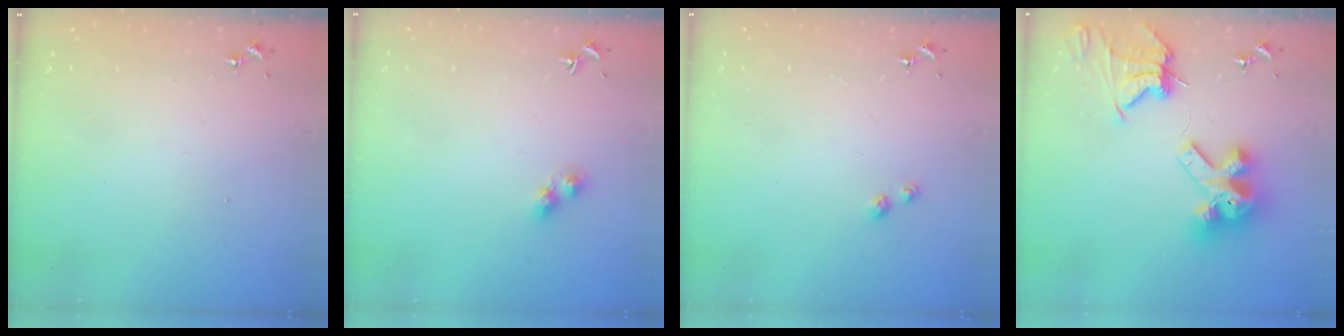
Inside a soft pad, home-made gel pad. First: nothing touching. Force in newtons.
{"total": 4.5, "press": 4.5, "slide": 0.2}
{"total": 2.6, "press": 2.6, "slide": 0.3}
{"total": 15.3, "press": 15.2, "slide": 0.8}